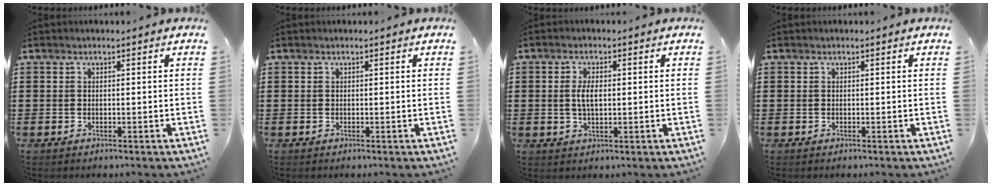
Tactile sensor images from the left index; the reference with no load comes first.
{"total": 0.0}
{"total": 3.4, "force": [0.2, 1.4, 3.1], "torque": [-0.070, 0.002, -0.002]}
{"total": 0.0}